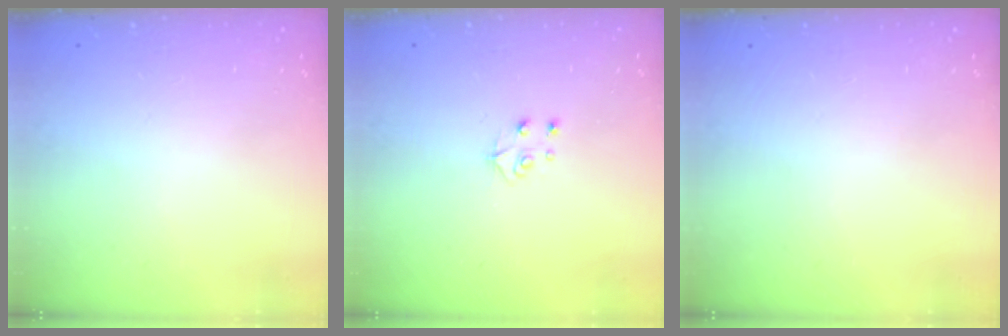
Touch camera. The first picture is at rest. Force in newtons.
{"total": 4.8, "press": 4.8, "slide": 0.4}
{"total": 0.0}